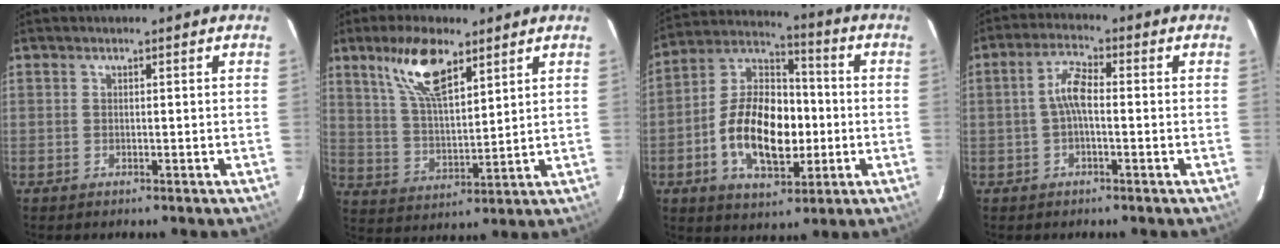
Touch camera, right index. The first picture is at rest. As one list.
[{"total": 12.0, "force": [7.4, 4.2, 8.5], "torque": [-0.160, 0.013, 0.148]}, {"total": 16.9, "force": [-3.4, 9.7, 13.4], "torque": [-0.258, 0.020, -0.053]}, {"total": 4.9, "force": [-0.5, 1.6, 4.6], "torque": [-0.096, 0.015, -0.009]}]